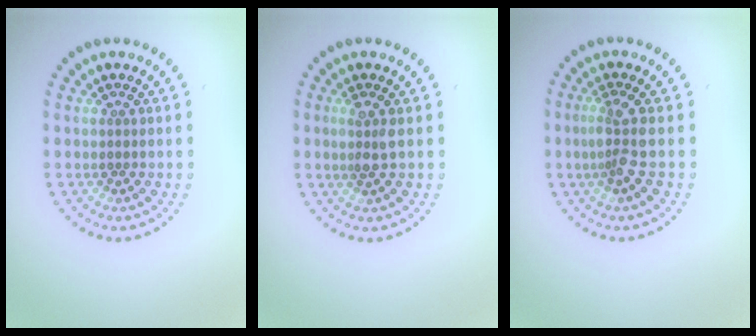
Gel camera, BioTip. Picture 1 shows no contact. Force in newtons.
{"total": 1.8, "press": 1.6, "slide": 0.7}
{"total": 2.4, "press": 2.0, "slide": 1.4}